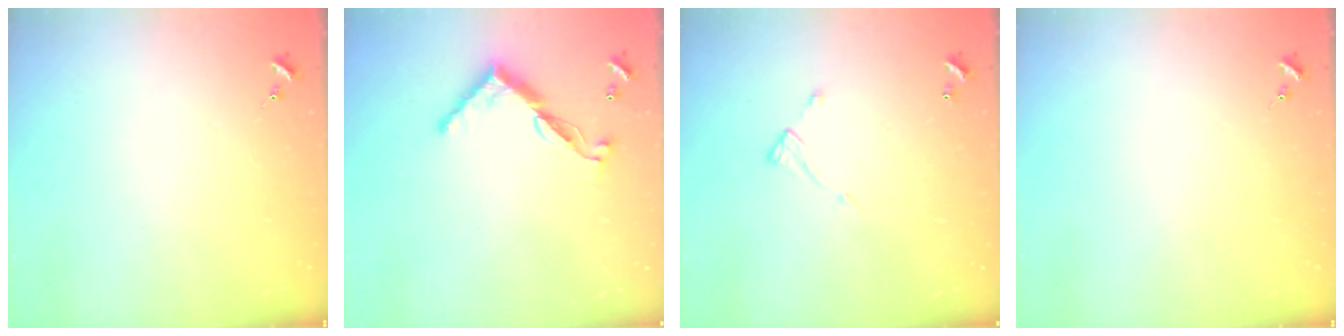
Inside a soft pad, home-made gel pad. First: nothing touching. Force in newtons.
{"total": 11.0, "press": 11.0, "slide": 0.4}
{"total": 5.5, "press": 5.5, "slide": 0.2}
{"total": 0.0}